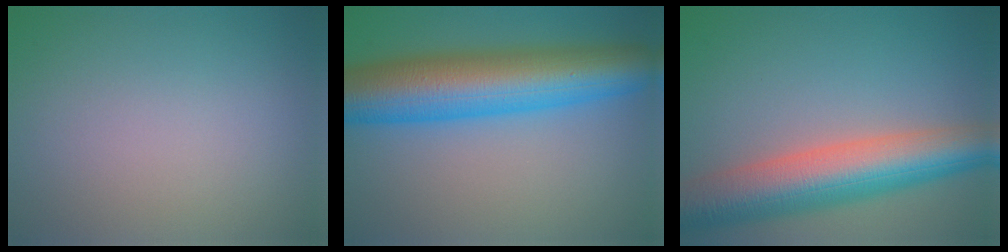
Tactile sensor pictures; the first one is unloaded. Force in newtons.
{"total": 11.1, "press": 11.1, "slide": 0.2}
{"total": 10.0, "press": 10.0, "slide": 0.3}